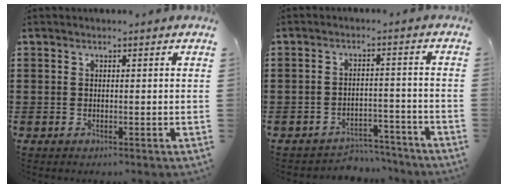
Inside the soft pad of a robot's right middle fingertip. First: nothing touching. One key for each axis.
{"total": 3.8, "fx": -3.7, "fy": 0.6, "fz": 0.3, "tx": -0.010, "ty": 0.004, "tz": -0.078}